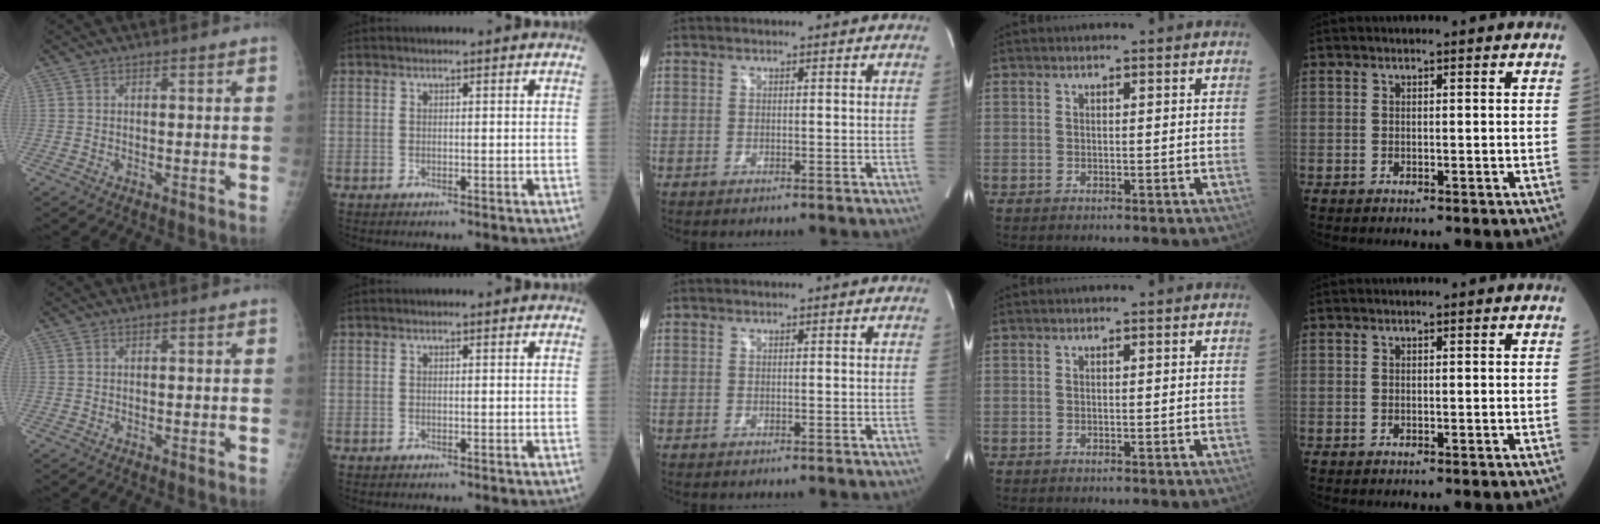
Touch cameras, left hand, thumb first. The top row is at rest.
{}